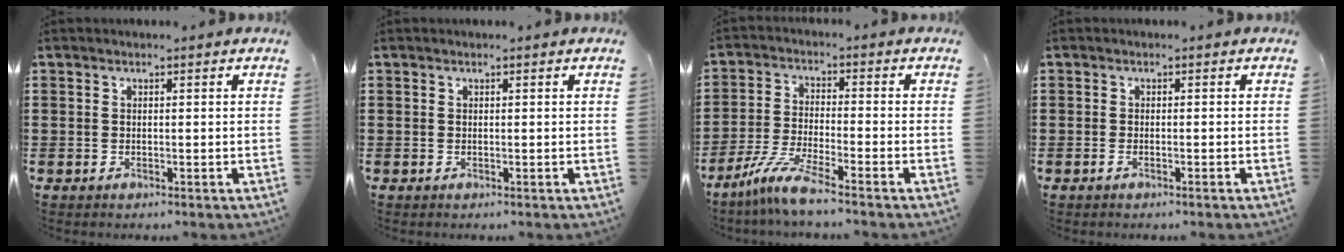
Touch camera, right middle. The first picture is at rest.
{"total": 0.0}
{"total": 6.7, "force": [-5.5, 0.1, 4.0], "torque": [-0.096, -0.018, -0.109]}
{"total": 0.7, "force": [-0.4, 0.1, 0.5], "torque": [-0.011, -0.003, -0.008]}